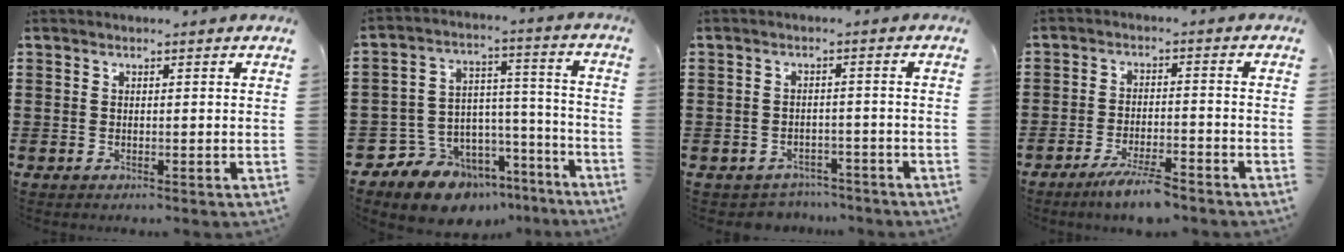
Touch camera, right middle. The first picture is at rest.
{"total": 9.3, "force": [-7.9, 4.8, 0.5], "torque": [-0.023, 0.018, -0.147]}
{"total": 2.3, "force": [-2.2, 0.6, -0.3], "torque": [-0.004, 0.001, -0.049]}
{"total": 5.1, "force": [-4.3, 0.4, 2.9], "torque": [-0.059, -0.007, -0.078]}